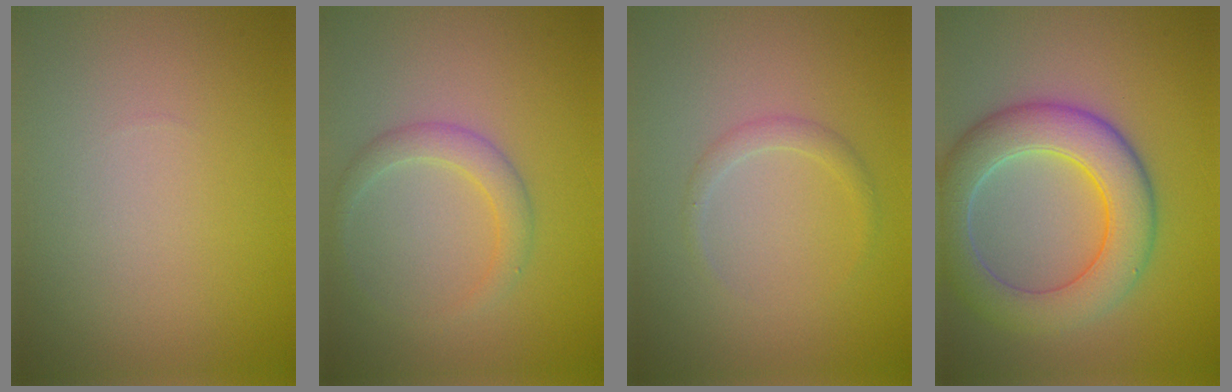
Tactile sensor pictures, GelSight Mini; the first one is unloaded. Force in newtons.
{"total": 2.2, "press": 2.2, "slide": 0.1}
{"total": 1.2, "press": 1.2, "slide": 0.1}
{"total": 7.1, "press": 7.1, "slide": 0.3}